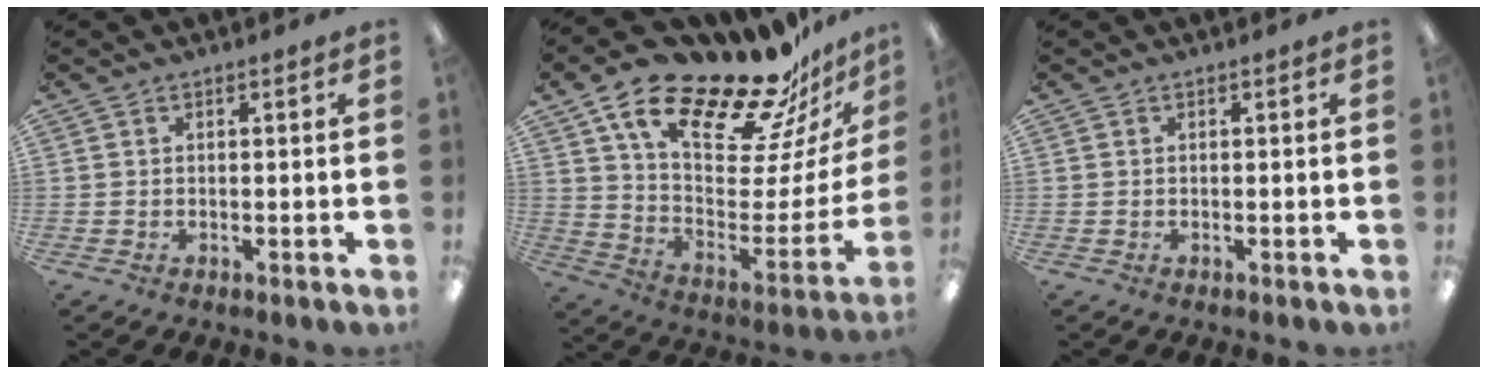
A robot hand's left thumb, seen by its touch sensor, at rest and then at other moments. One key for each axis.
{"total": 24.8, "fx": 18.8, "fy": 8.1, "fz": 14.0, "tx": -0.223, "ty": -0.132, "tz": 0.319}
{"total": 0.0}